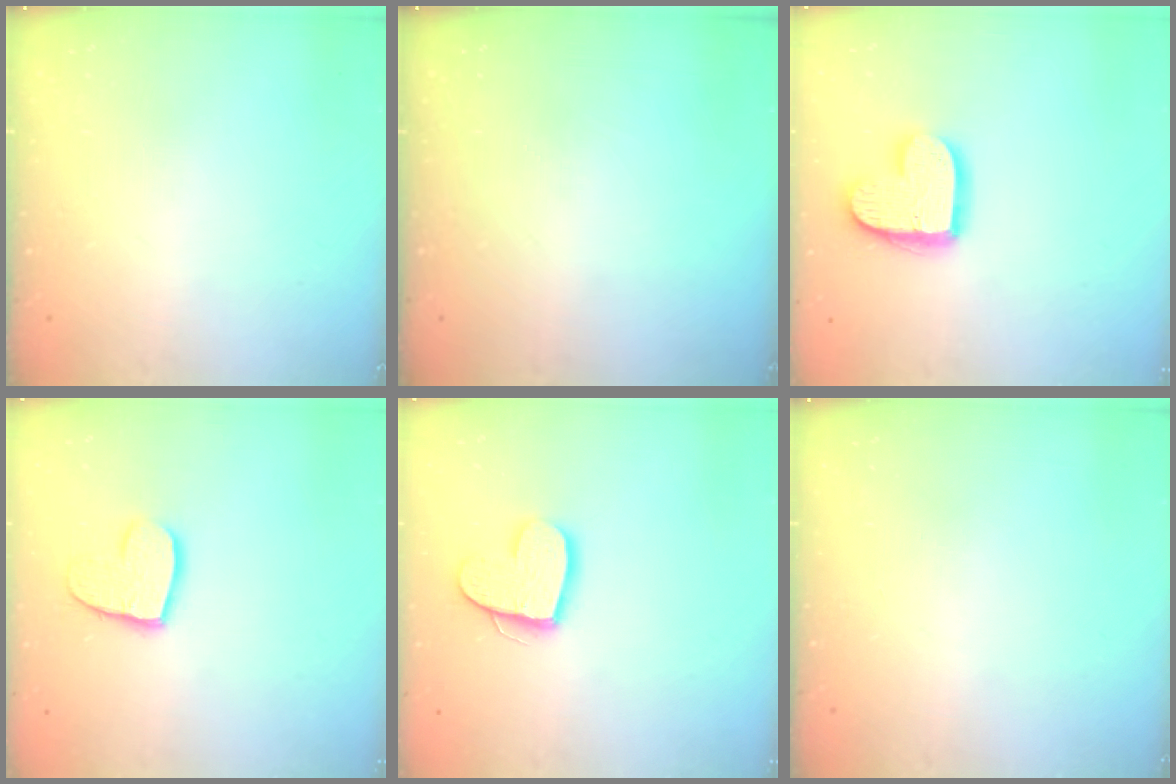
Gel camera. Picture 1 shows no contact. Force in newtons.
{"total": 0.0}
{"total": 14.2, "press": 14.2, "slide": 1.1}
{"total": 11.9, "press": 11.9, "slide": 0.9}
{"total": 13.7, "press": 13.6, "slide": 1.1}
{"total": 0.0}